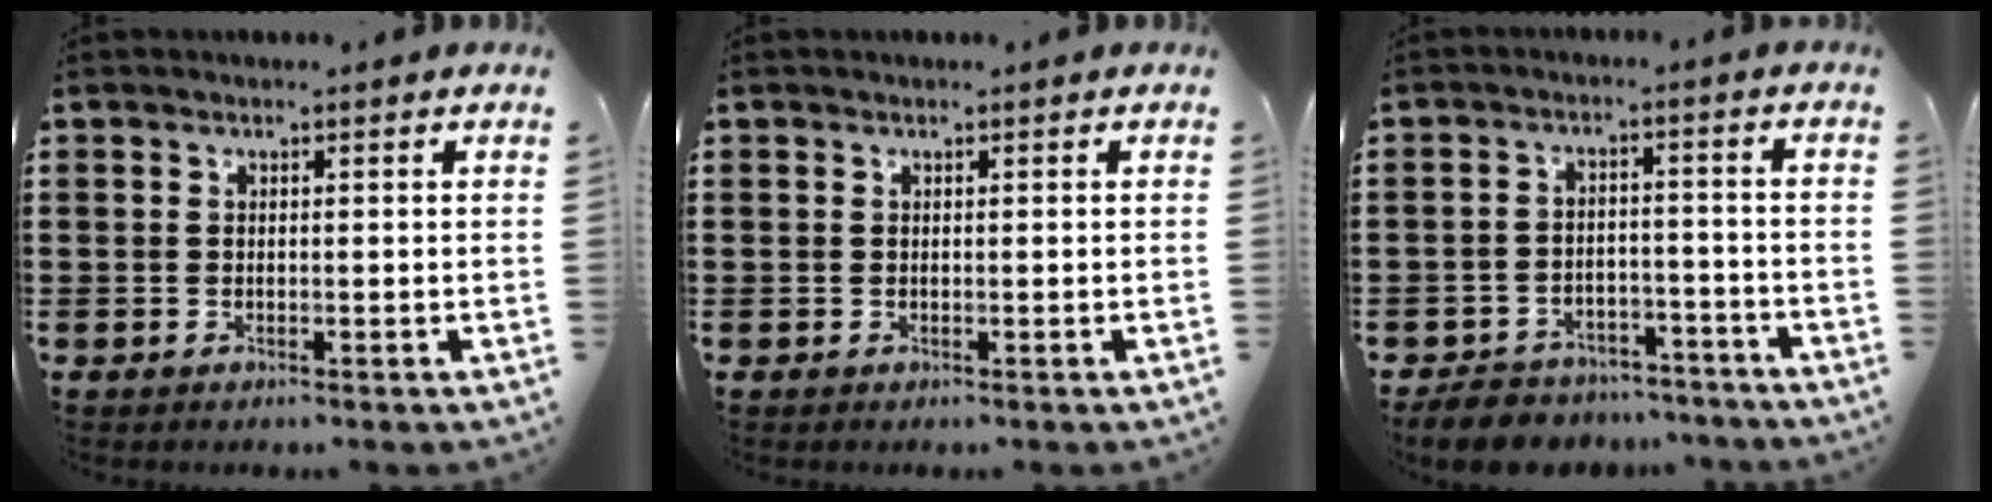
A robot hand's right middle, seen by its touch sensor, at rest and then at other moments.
{"total": 0.0}
{"total": 6.4, "force": [-6.1, 1.5, 0.6], "torque": [-0.016, 0.015, -0.124]}